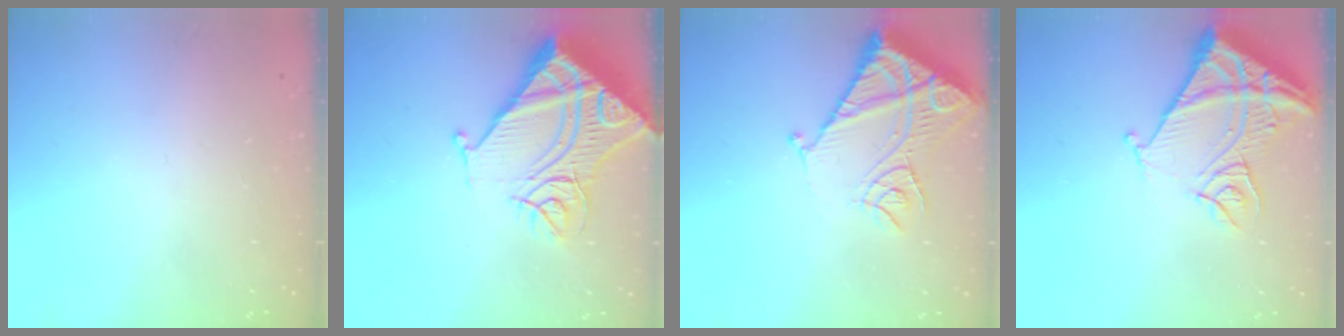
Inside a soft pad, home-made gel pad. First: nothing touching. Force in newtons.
{"total": 23.6, "press": 23.4, "slide": 3.0}
{"total": 13.7, "press": 13.6, "slide": 1.6}
{"total": 14.7, "press": 14.6, "slide": 1.6}